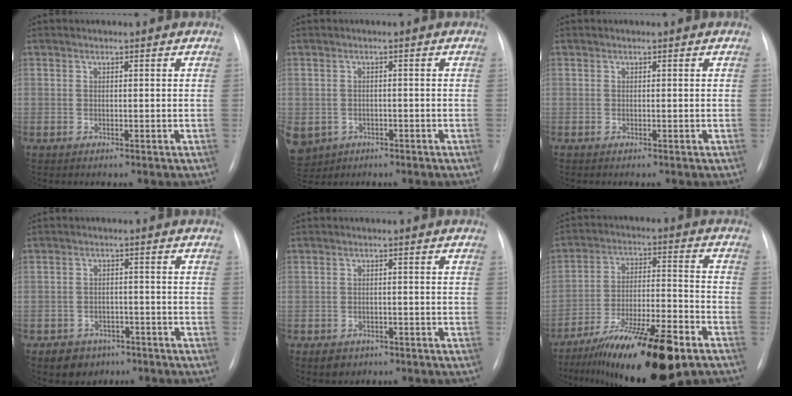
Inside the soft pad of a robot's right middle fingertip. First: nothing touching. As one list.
[{"total": 11.0, "force": [-5.0, 9.1, 3.6], "torque": [-0.117, -0.001, -0.065]}, {"total": 0.0}, {"total": 5.1, "force": [-3.2, 3.8, 1.1], "torque": [-0.019, 0.009, -0.040]}, {"total": 3.3, "force": [-2.1, 2.4, 1.0], "torque": [-0.015, 0.004, -0.022]}, {"total": 19.1, "force": [-12.6, 3.4, 13.9], "torque": [-0.201, -0.010, -0.208]}]